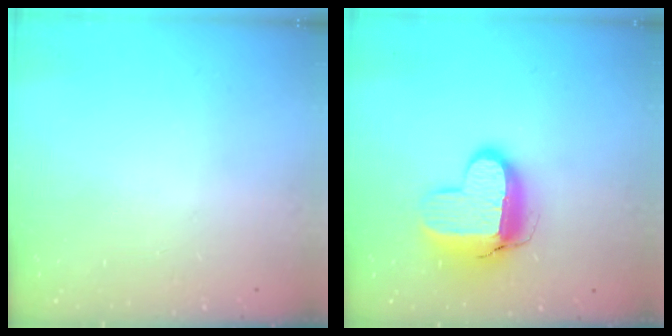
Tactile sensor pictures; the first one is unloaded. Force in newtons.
{"total": 13.3, "press": 13.3, "slide": 1.0}